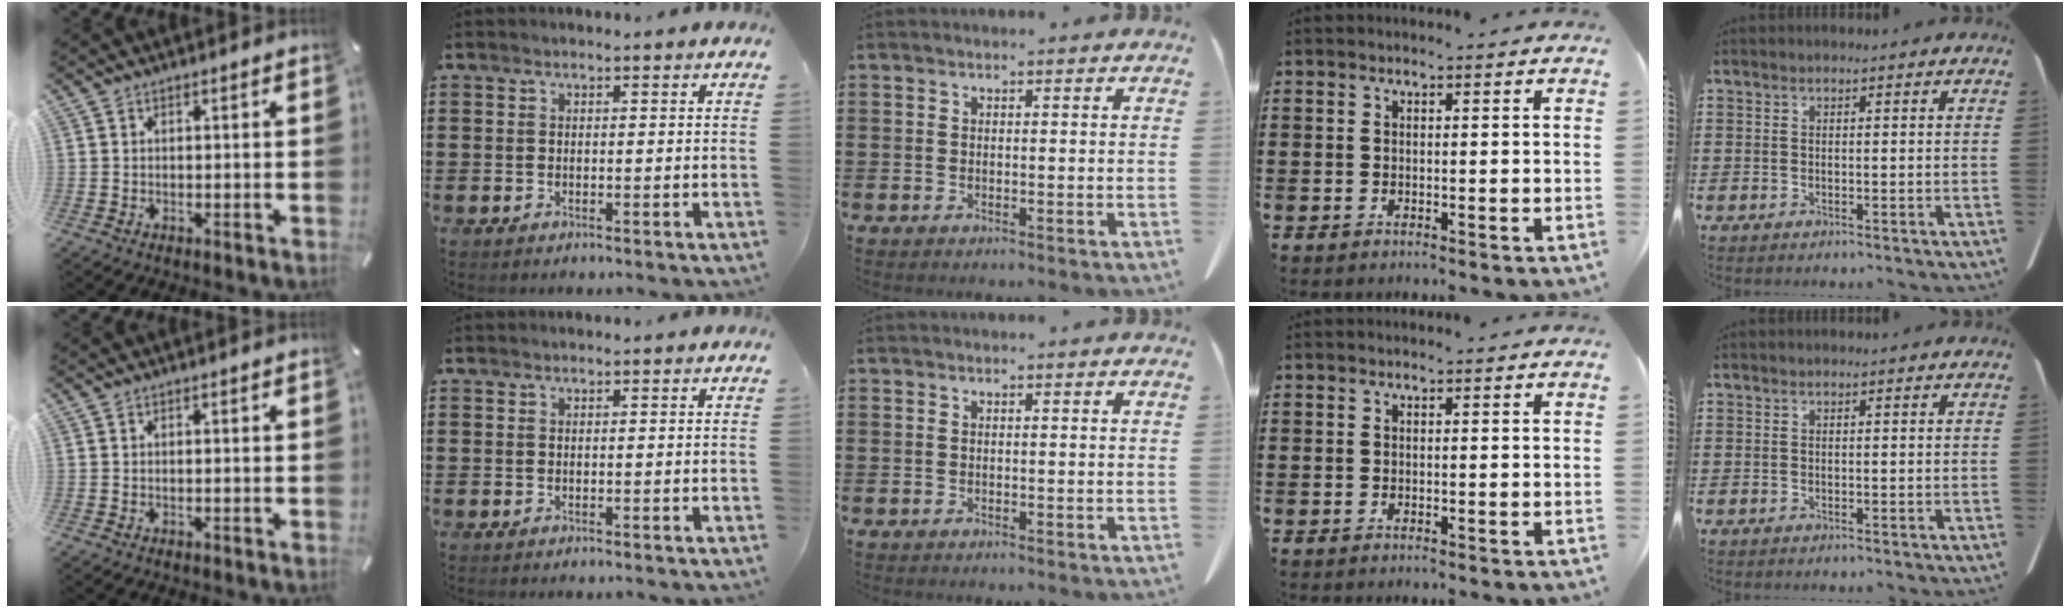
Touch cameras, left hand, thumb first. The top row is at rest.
{}